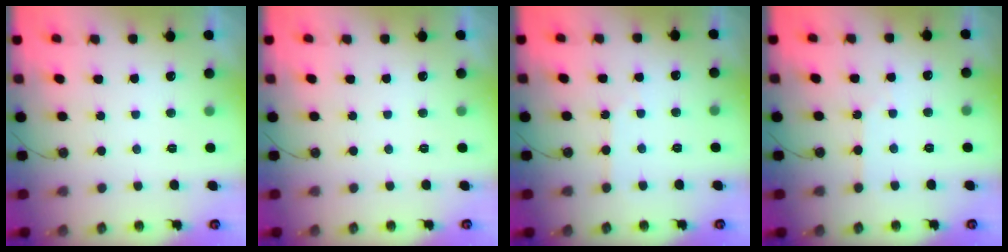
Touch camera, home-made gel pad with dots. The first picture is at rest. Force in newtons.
{"total": 0.6, "press": 0.1, "slide": 0.5}
{"total": 2.6, "press": 2.6, "slide": 0.5}
{"total": 2.6, "press": 2.6, "slide": 0.5}